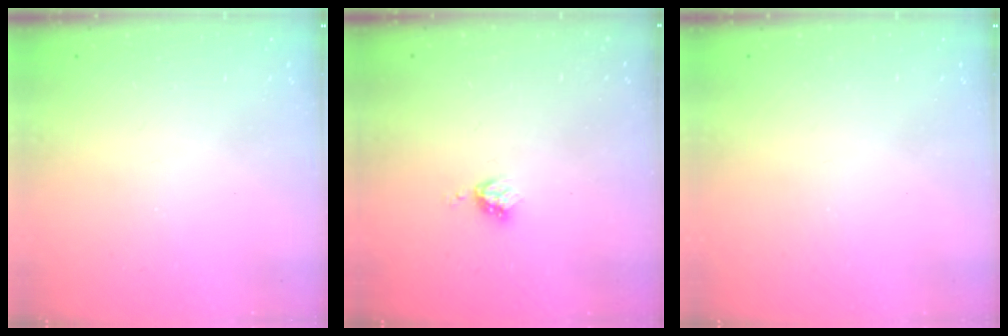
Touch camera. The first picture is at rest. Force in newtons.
{"total": 3.4, "press": 3.4, "slide": 0.4}
{"total": 0.0}